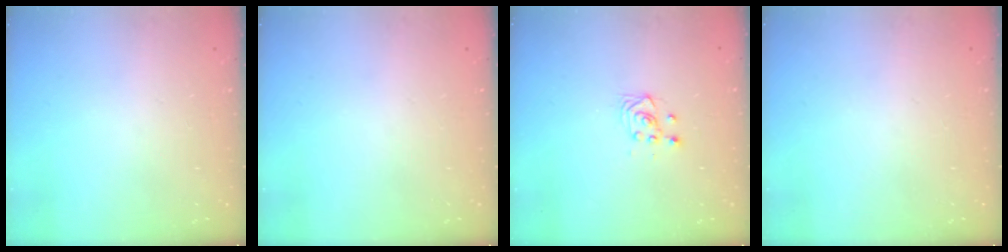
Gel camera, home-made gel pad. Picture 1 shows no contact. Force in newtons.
{"total": 0.0}
{"total": 3.6, "press": 3.4, "slide": 1.4}
{"total": 0.0}